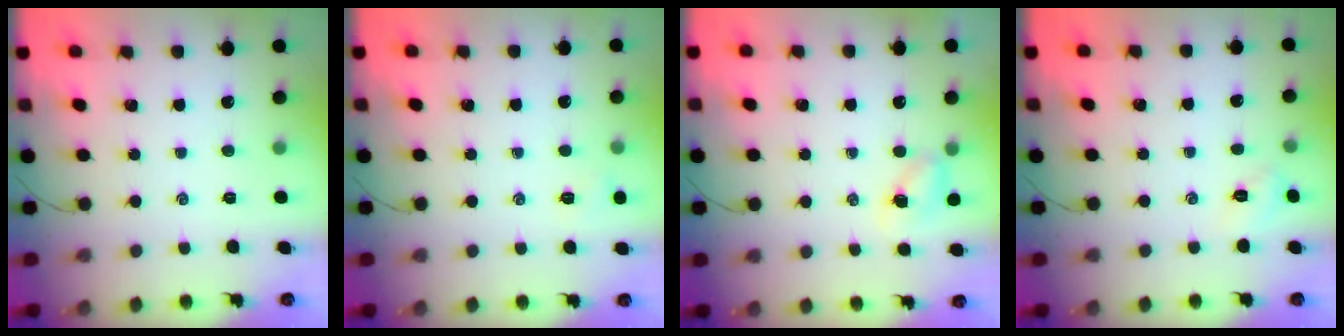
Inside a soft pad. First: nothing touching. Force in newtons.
{"total": 5.1, "press": 5.0, "slide": 1.2}
{"total": 4.6, "press": 4.6, "slide": 0.5}
{"total": 2.7, "press": 2.6, "slide": 0.8}